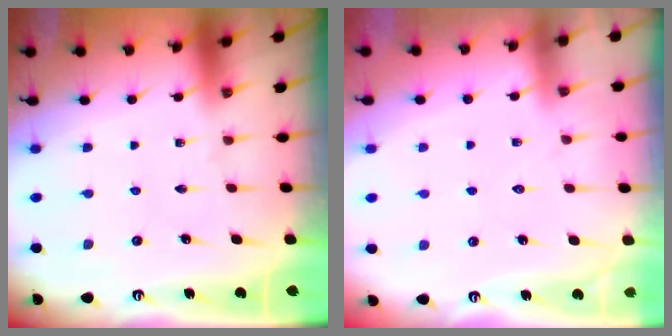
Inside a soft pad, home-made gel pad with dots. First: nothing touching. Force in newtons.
{"total": 3.7, "press": 3.6, "slide": 0.5}